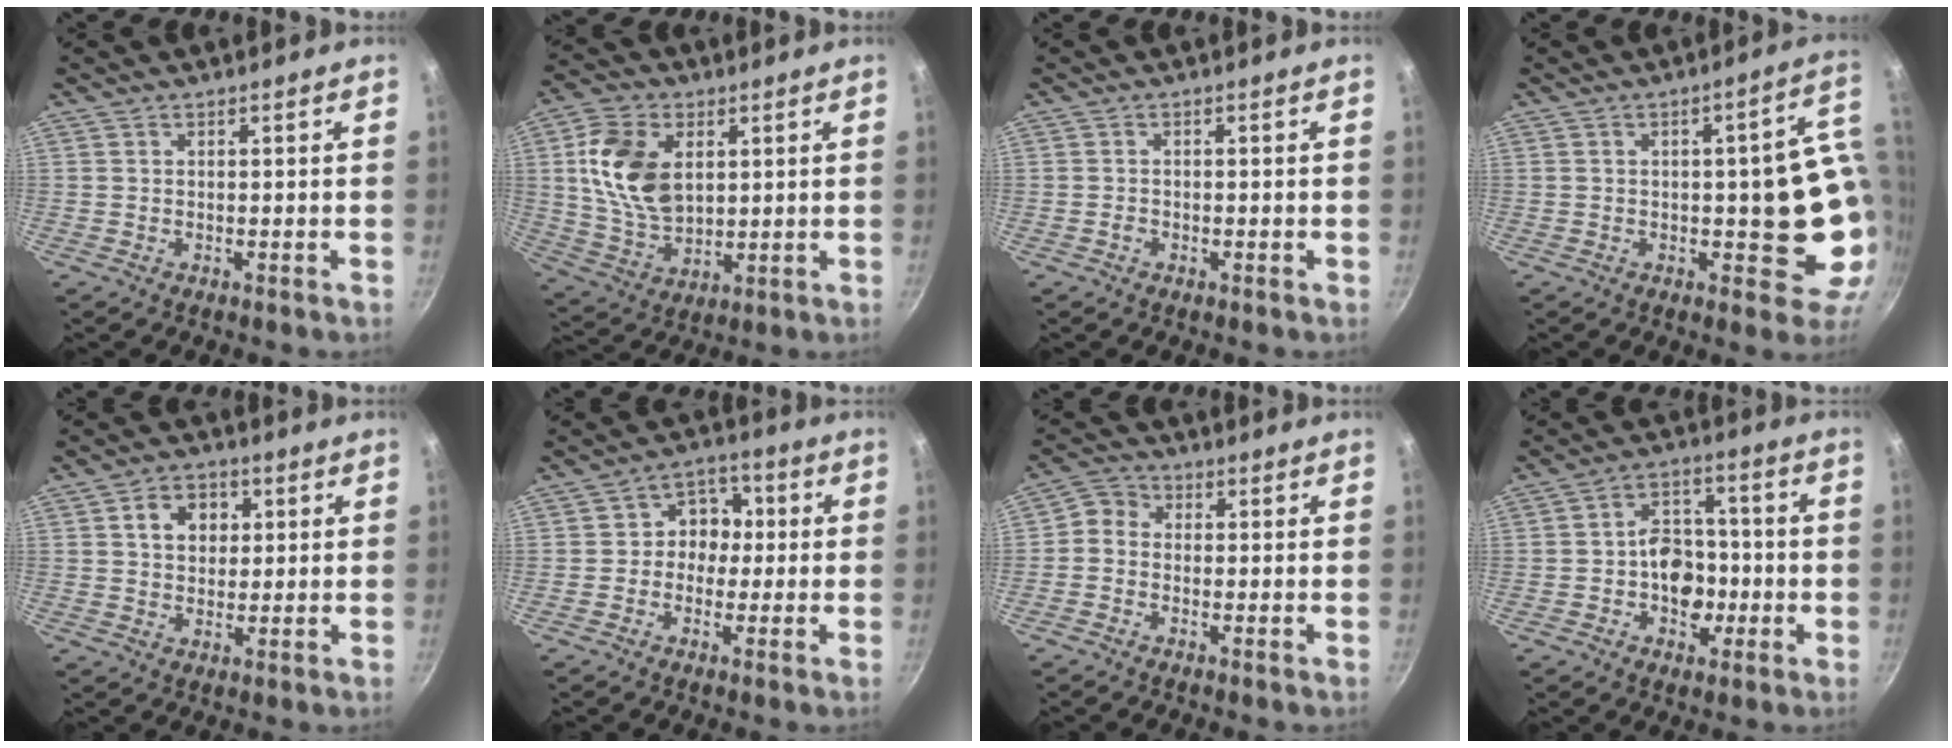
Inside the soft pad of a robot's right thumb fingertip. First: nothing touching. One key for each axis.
{"total": 14.6, "fx": 3.2, "fy": 9.7, "fz": 10.5, "tx": -0.179, "ty": -0.014, "tz": 0.067}
{"total": 0.9, "fx": -0.5, "fy": 0.6, "fz": 0.5, "tx": -0.012, "ty": 0.004, "tz": -0.010}
{"total": 13.4, "fx": -0.2, "fy": 5.4, "fz": 12.3, "tx": -0.097, "ty": 0.000, "tz": -0.002}
{"total": 6.9, "fx": 1.9, "fy": 5.4, "fz": 3.7, "tx": -0.034, "ty": 0.006, "tz": 0.024}
{"total": 7.1, "fx": -0.2, "fy": 6.2, "fz": 3.4, "tx": 0.002, "ty": 0.019, "tz": -0.018}
{"total": 3.6, "fx": -0.8, "fy": 3.1, "fz": 1.7, "tx": -0.022, "ty": 0.018, "tz": -0.033}
{"total": 10.1, "fx": -1.9, "fy": 7.7, "fz": 6.2, "tx": -0.049, "ty": 0.025, "tz": -0.036}